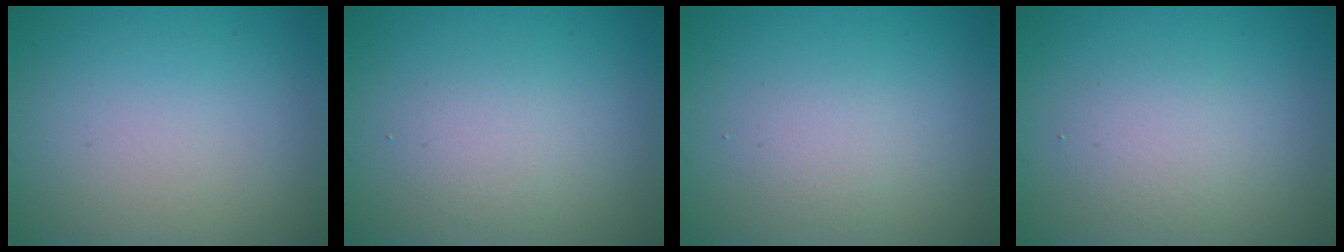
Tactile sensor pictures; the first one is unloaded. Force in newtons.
{"total": 2.0, "press": 2.0, "slide": 0.1}
{"total": 1.6, "press": 1.6, "slide": 0.0}
{"total": 2.1, "press": 2.1, "slide": 0.1}